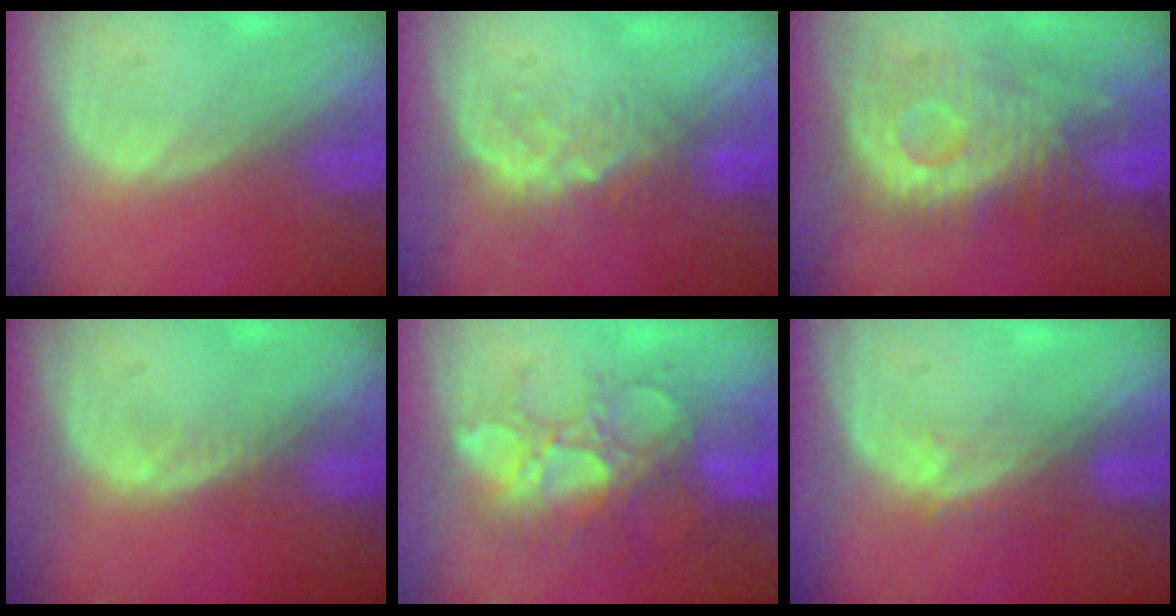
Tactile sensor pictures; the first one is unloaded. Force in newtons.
{"total": 4.8, "press": 4.3, "slide": 2.1}
{"total": 10.6, "press": 9.9, "slide": 3.9}
{"total": 1.1, "press": 1.1, "slide": 0.3}
{"total": 10.7, "press": 9.4, "slide": 5.1}
{"total": 2.9, "press": 2.4, "slide": 1.7}